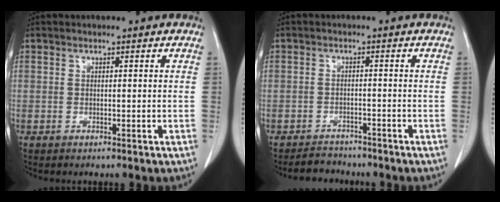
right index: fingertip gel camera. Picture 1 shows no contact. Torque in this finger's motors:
{"motor_torque": [-1.04, 0.39, -0.47, -0.15]}